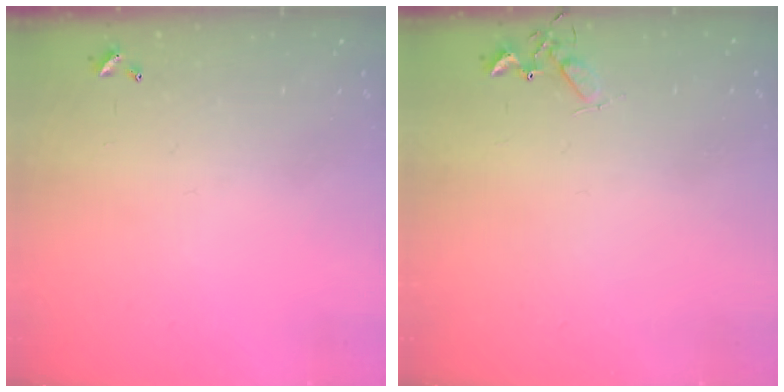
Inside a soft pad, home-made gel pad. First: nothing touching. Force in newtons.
{"total": 4.6, "press": 4.6, "slide": 0.6}